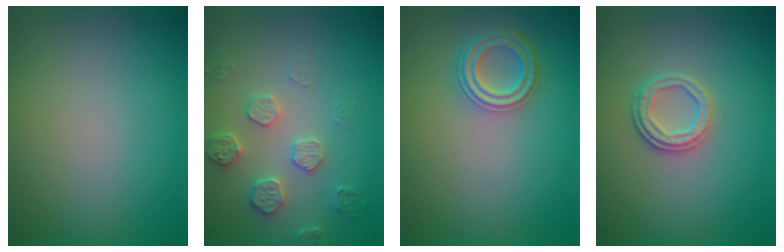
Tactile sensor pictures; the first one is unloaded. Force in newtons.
{"total": 3.2, "press": 3.1, "slide": 0.7}
{"total": 3.5, "press": 2.9, "slide": 2.0}
{"total": 2.6, "press": 2.3, "slide": 1.3}